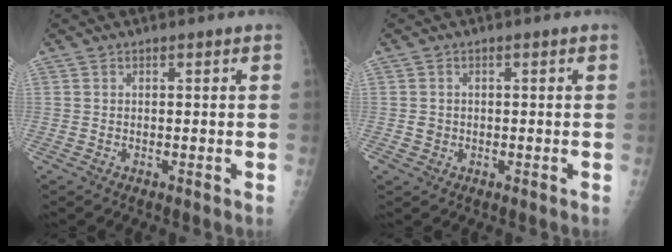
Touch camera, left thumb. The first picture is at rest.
{"total": 1.6, "force": [-0.3, 1.5, 0.4], "torque": [-0.002, 0.004, -0.002]}